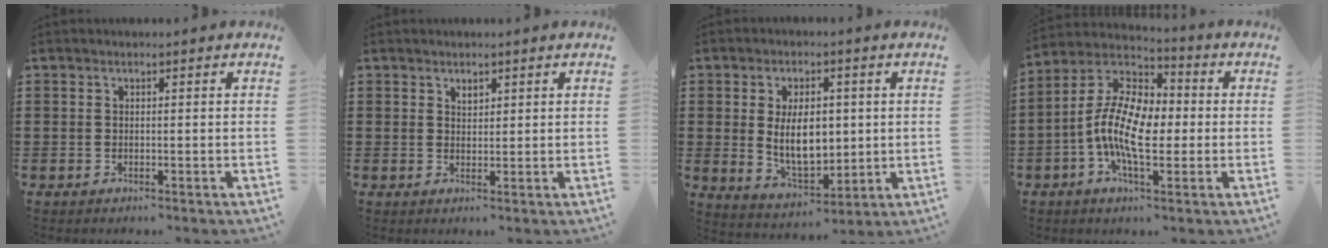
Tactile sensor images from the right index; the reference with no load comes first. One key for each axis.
{"total": 1.4, "fx": 1.0, "fy": 0.8, "fz": 0.6, "tx": -0.013, "ty": 0.003, "tz": 0.019}
{"total": 9.3, "fx": 1.0, "fy": 5.4, "fz": 7.6, "tx": -0.127, "ty": -0.001, "tz": 0.012}
{"total": 12.4, "fx": -2.1, "fy": 5.8, "fz": 10.7, "tx": -0.241, "ty": -0.004, "tz": -0.044}